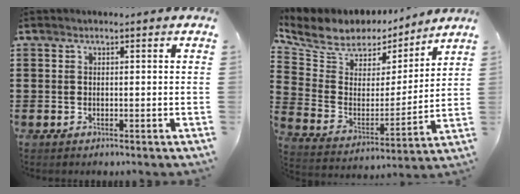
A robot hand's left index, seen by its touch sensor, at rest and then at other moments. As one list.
[{"total": 8.1, "force": [6.7, 4.4, 1.5], "torque": [-0.076, -0.039, 0.119]}]